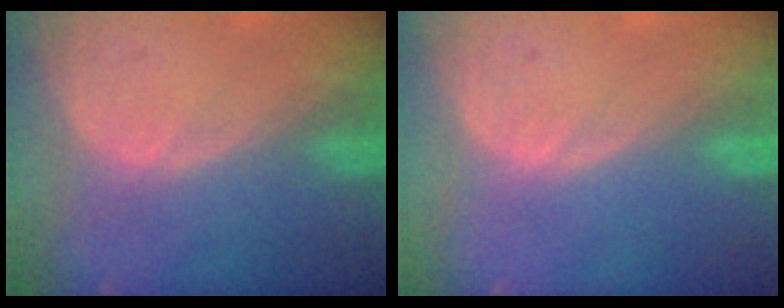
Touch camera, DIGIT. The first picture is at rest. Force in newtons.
{"total": 0.0}